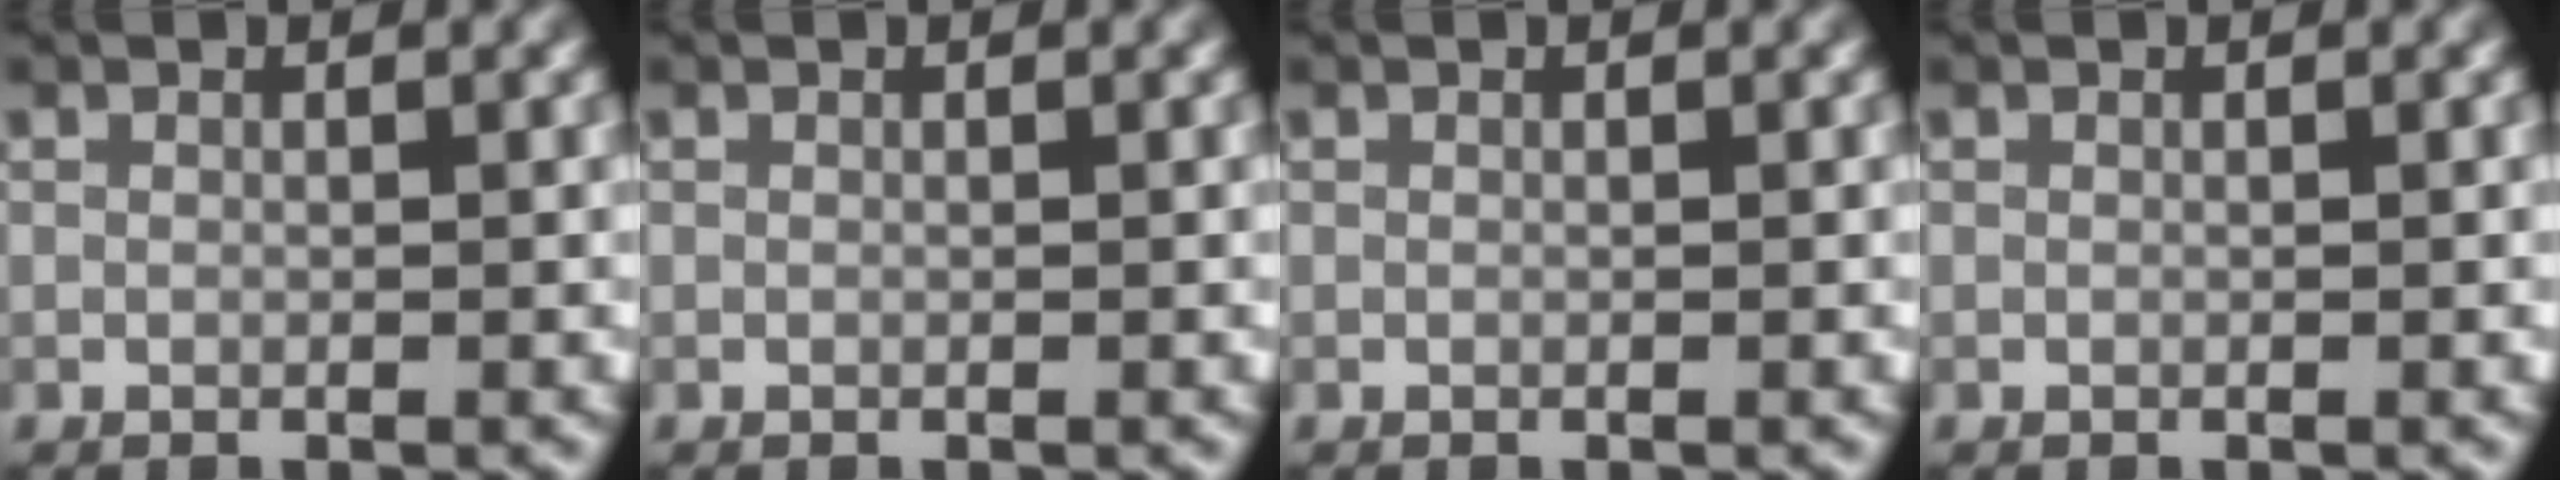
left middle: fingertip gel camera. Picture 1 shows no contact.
{"total": 0.0}
{"total": 0.0}
{"total": 0.0}